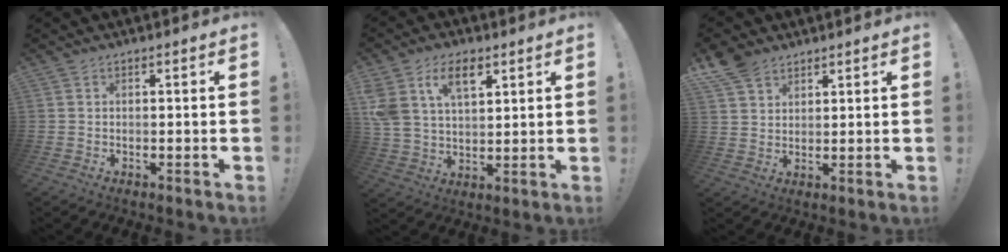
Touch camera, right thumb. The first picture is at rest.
{"total": 11.4, "force": [6.1, 6.7, 6.9], "torque": [-0.134, -0.013, 0.115]}
{"total": 6.5, "force": [5.0, 3.6, 2.1], "torque": [-0.037, -0.027, 0.096]}